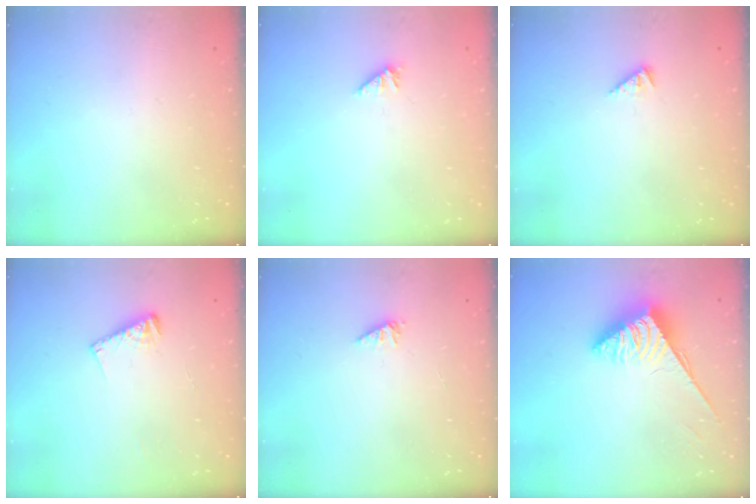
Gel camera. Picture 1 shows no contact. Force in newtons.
{"total": 1.6, "press": 1.6, "slide": 0.4}
{"total": 1.9, "press": 1.9, "slide": 0.4}
{"total": 5.8, "press": 5.8, "slide": 0.3}
{"total": 1.3, "press": 1.3, "slide": 0.1}
{"total": 3.8, "press": 3.8, "slide": 0.6}